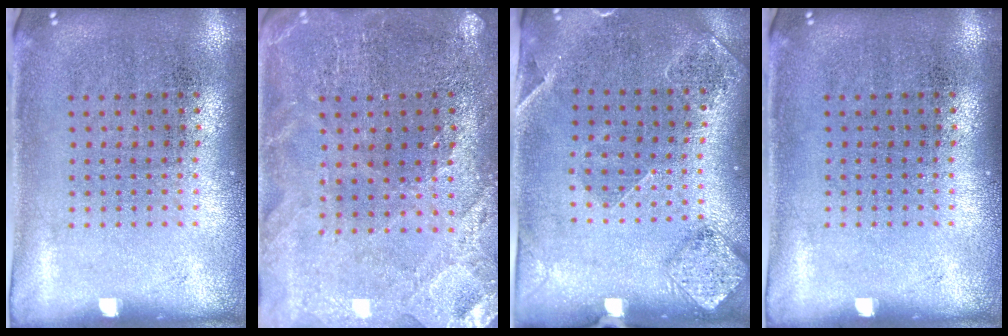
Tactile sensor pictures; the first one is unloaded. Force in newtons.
{"total": 1.0, "press": 1.0, "slide": 0.1}
{"total": 1.5, "press": 1.5, "slide": 0.4}
{"total": 0.0}